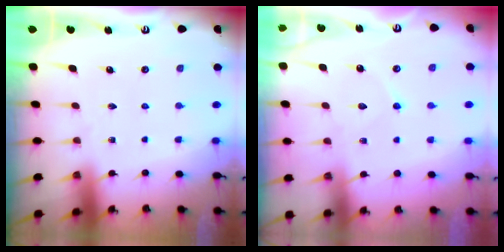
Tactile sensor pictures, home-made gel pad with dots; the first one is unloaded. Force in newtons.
{"total": 6.3, "press": 6.2, "slide": 0.5}